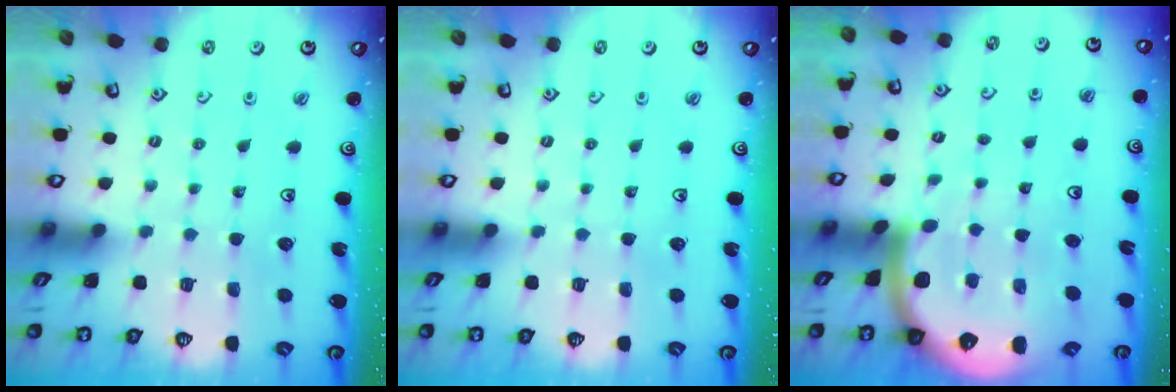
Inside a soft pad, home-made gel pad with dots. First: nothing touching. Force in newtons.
{"total": 0.0}
{"total": 7.2, "press": 7.1, "slide": 1.0}